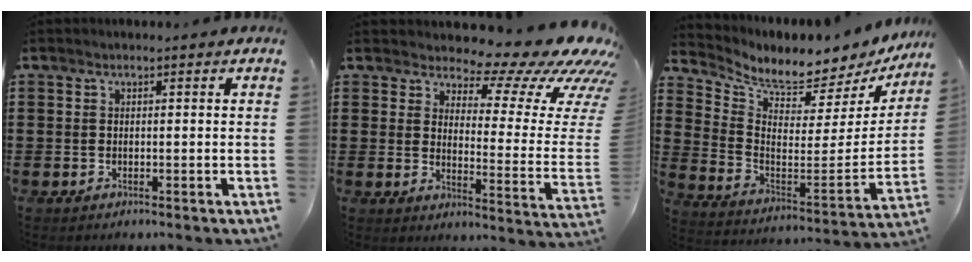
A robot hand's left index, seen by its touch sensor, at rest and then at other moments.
{"total": 11.0, "force": [8.2, 3.3, 6.4], "torque": [-0.106, -0.066, 0.137]}
{"total": 5.2, "force": [4.7, 1.1, 1.9], "torque": [-0.052, -0.062, 0.072]}